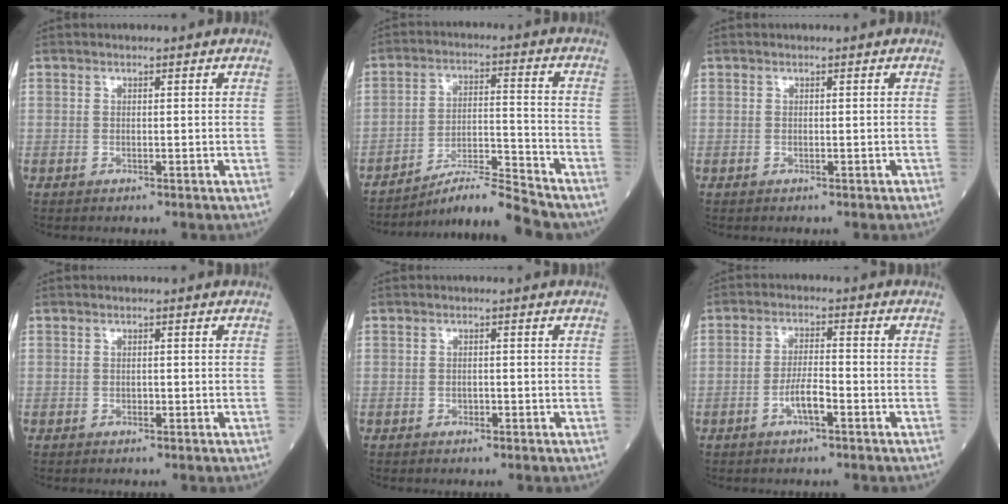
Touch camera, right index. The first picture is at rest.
{"total": 9.6, "force": [-9.2, -0.5, 2.8], "torque": [-0.046, 0.014, -0.158]}
{"total": 0.0}
{"total": 0.6, "force": [-0.1, 0.4, 0.5], "torque": [-0.011, 0.000, -0.003]}
{"total": 0.9, "force": [-0.4, 0.5, 0.6], "torque": [-0.012, 0.001, -0.005]}
{"total": 4.2, "force": [-1.9, 0.8, 3.7], "torque": [-0.071, 0.005, -0.037]}